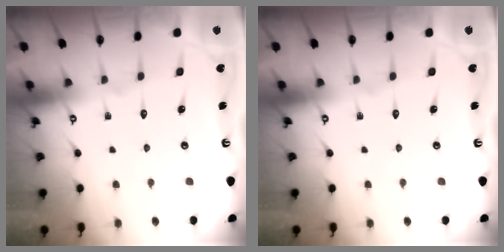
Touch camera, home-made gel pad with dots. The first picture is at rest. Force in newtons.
{"total": 0.0}